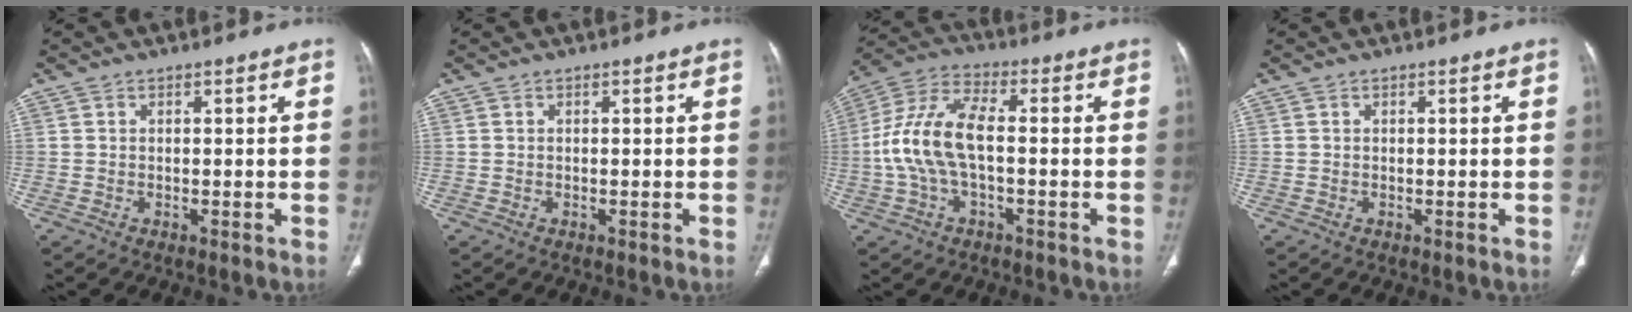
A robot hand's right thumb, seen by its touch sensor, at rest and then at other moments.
{"total": 0.0}
{"total": 12.1, "force": [-1.0, 5.6, 10.7], "torque": [-0.238, 0.037, -0.022]}
{"total": 0.0}